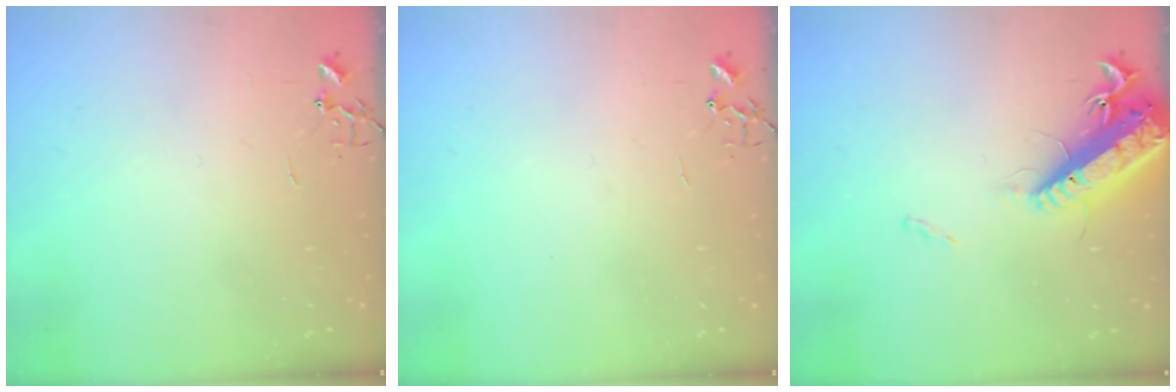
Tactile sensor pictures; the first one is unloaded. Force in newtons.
{"total": 0.0}
{"total": 16.7, "press": 16.2, "slide": 4.1}